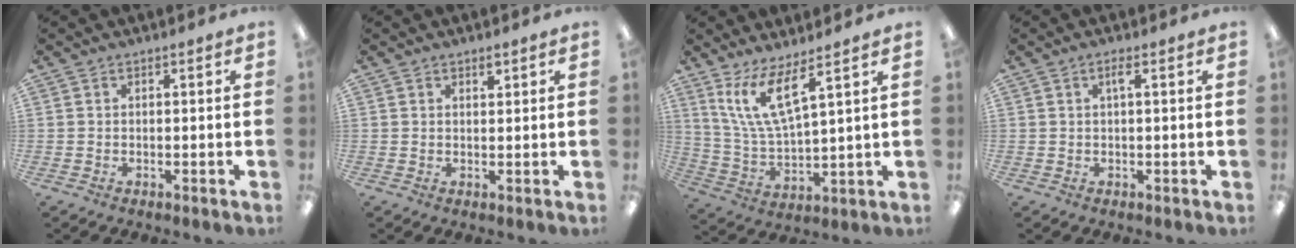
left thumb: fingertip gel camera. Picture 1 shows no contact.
{"total": 1.8, "force": [1.5, 0.8, 0.8], "torque": [0.000, -0.006, 0.023]}
{"total": 12.1, "force": [8.1, 3.3, 8.4], "torque": [-0.184, -0.024, 0.148]}
{"total": 2.0, "force": [0.9, 0.4, 1.8], "torque": [-0.030, 0.003, 0.012]}